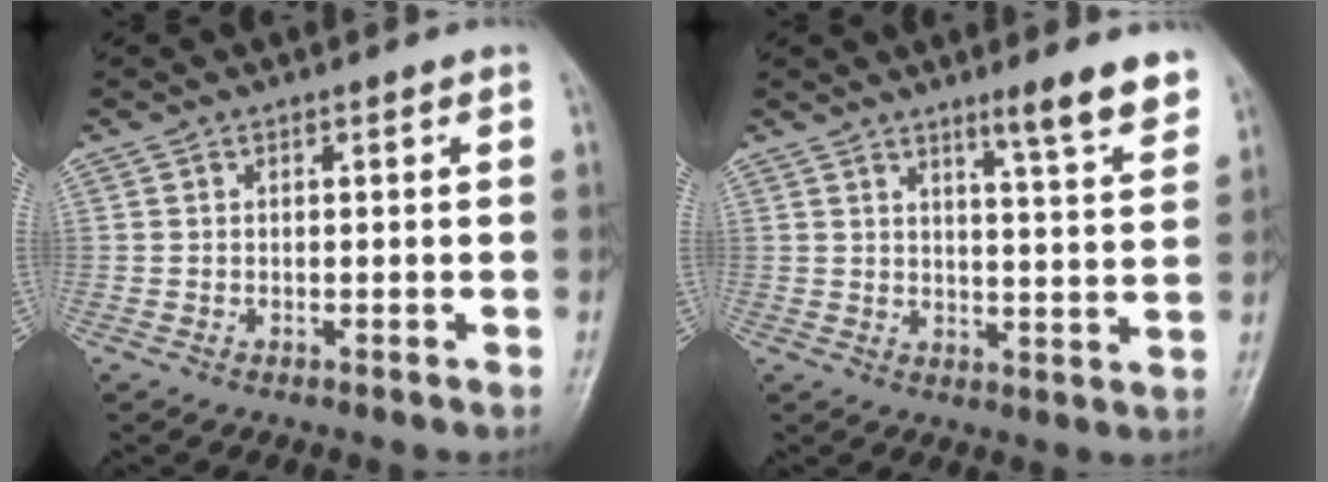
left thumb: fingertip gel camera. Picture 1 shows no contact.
{"total": 8.0, "force": [5.7, 0.6, 5.5], "torque": [-0.069, -0.042, 0.081]}